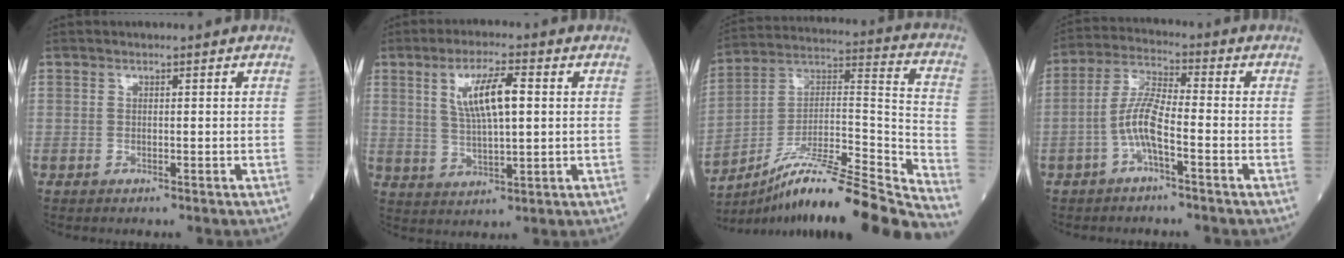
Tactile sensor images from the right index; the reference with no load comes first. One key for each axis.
{"total": 8.9, "fx": 2.3, "fy": 1.8, "fz": 8.4, "tx": -0.160, "ty": 0.009, "tz": 0.047}
{"total": 25.4, "fx": -21.4, "fy": -0.4, "fz": 13.5, "tx": -0.177, "ty": 0.004, "tz": -0.351}
{"total": 6.5, "fx": -2.4, "fy": 1.2, "fz": 6.0, "tx": -0.128, "ty": 0.011, "tz": -0.050}